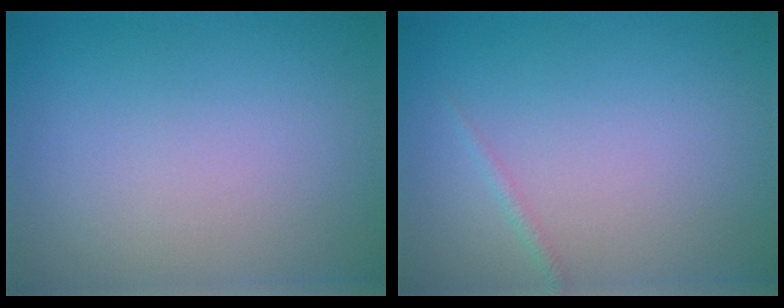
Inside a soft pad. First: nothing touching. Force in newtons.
{"total": 0.7, "press": 0.7, "slide": 0.0}